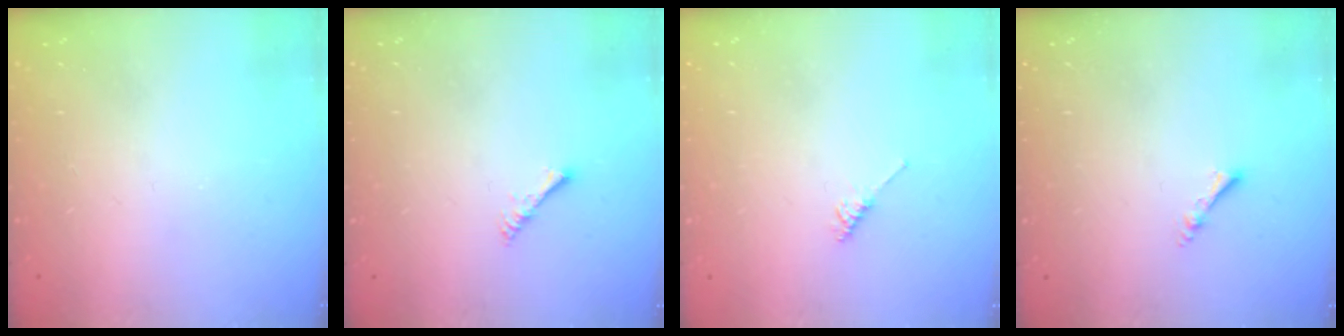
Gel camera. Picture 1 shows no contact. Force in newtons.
{"total": 2.2, "press": 2.1, "slide": 0.5}
{"total": 2.2, "press": 2.2, "slide": 0.5}
{"total": 2.2, "press": 2.1, "slide": 0.4}